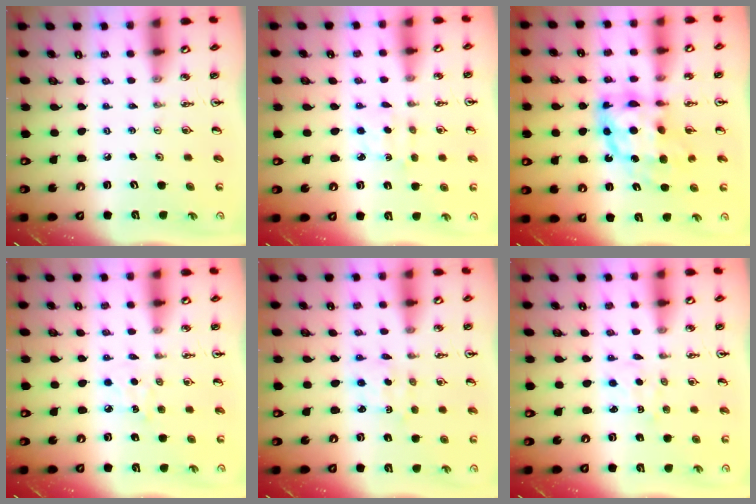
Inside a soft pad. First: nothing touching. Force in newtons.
{"total": 3.4, "press": 3.3, "slide": 0.5}
{"total": 12.0, "press": 12.0, "slide": 0.9}
{"total": 5.8, "press": 5.8, "slide": 0.6}
{"total": 1.8, "press": 1.8, "slide": 0.4}
{"total": 2.9, "press": 2.8, "slide": 0.4}